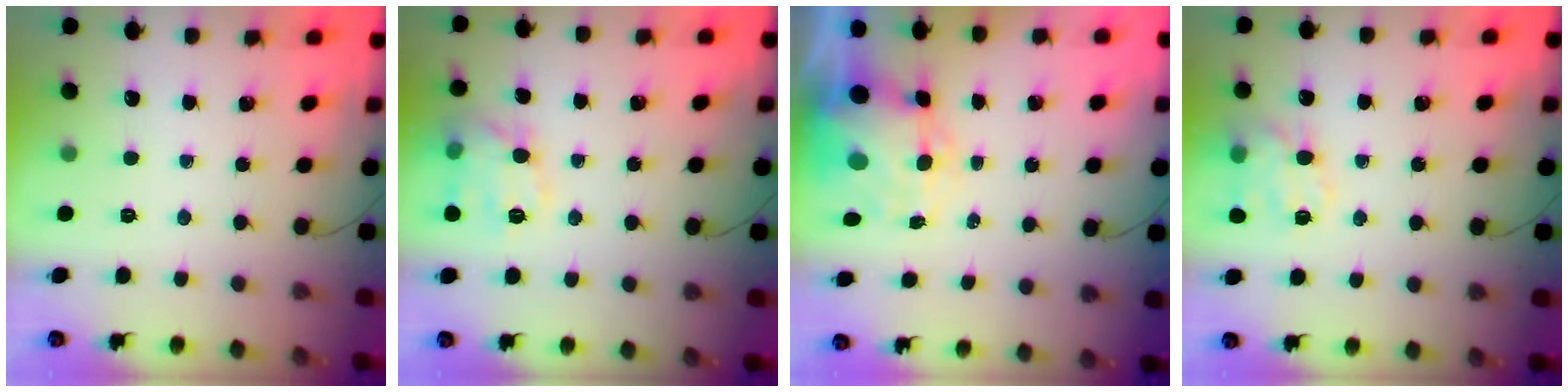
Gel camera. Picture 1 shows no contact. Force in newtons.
{"total": 10.2, "press": 10.2, "slide": 0.1}
{"total": 9.1, "press": 8.8, "slide": 2.1}
{"total": 13.6, "press": 13.5, "slide": 2.0}